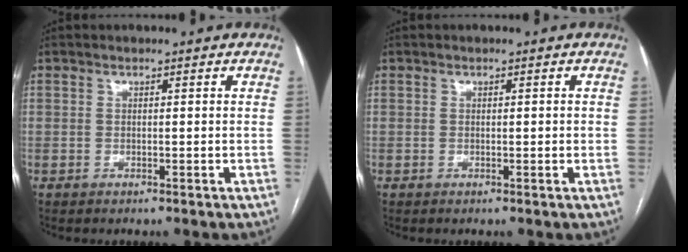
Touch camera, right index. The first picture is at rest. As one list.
[{"total": 0.7, "force": [0.0, 0.1, 0.7], "torque": [-0.009, 0.000, 0.001]}]